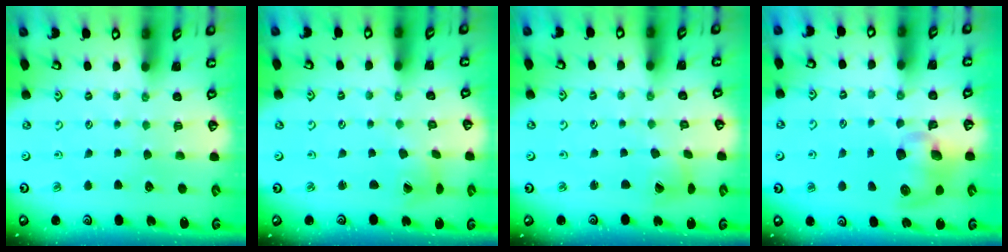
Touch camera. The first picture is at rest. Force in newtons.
{"total": 2.4, "press": 2.4, "slide": 0.3}
{"total": 5.9, "press": 5.9, "slide": 0.3}
{"total": 10.0, "press": 9.8, "slide": 1.9}